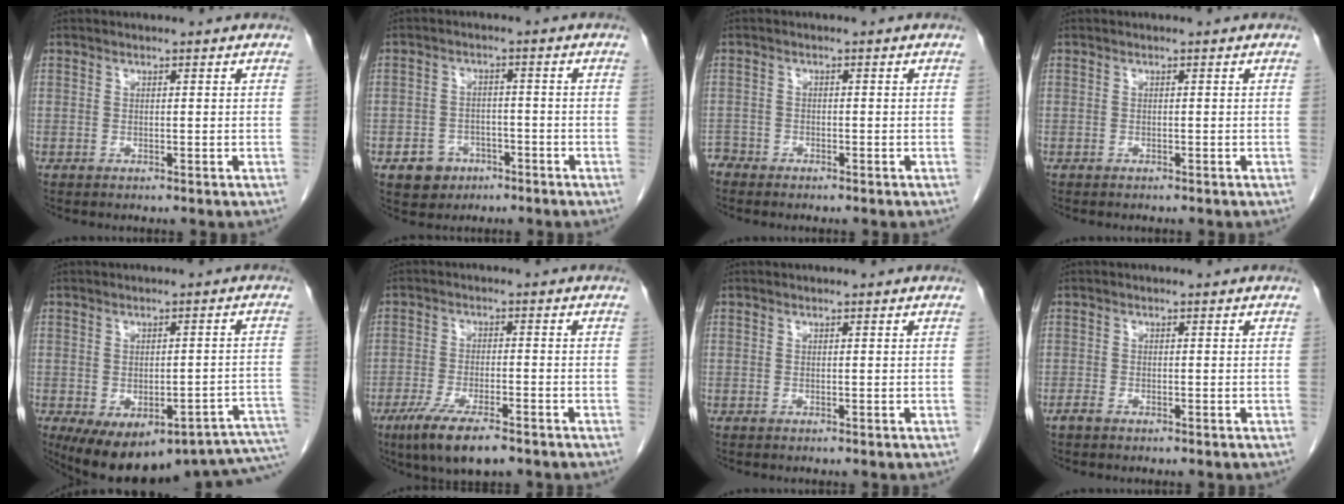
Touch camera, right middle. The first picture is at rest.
{"total": 4.6, "force": [-2.5, 3.7, 1.1], "torque": [-0.015, 0.010, -0.033]}
{"total": 2.2, "force": [-2.1, 0.7, -0.2], "torque": [0.001, -0.002, -0.042]}
{"total": 0.8, "force": [-0.7, 0.2, 0.2], "torque": [-0.010, -0.001, -0.011]}
{"total": 21.7, "force": [-13.5, 8.2, 14.8], "torque": [-0.167, 0.006, -0.146]}
{"total": 9.1, "force": [-6.2, 1.8, 6.4], "torque": [-0.118, -0.020, -0.100]}
{"total": 0.0}
{"total": 1.0, "force": [-0.8, 0.3, 0.6], "torque": [-0.018, -0.002, -0.015]}